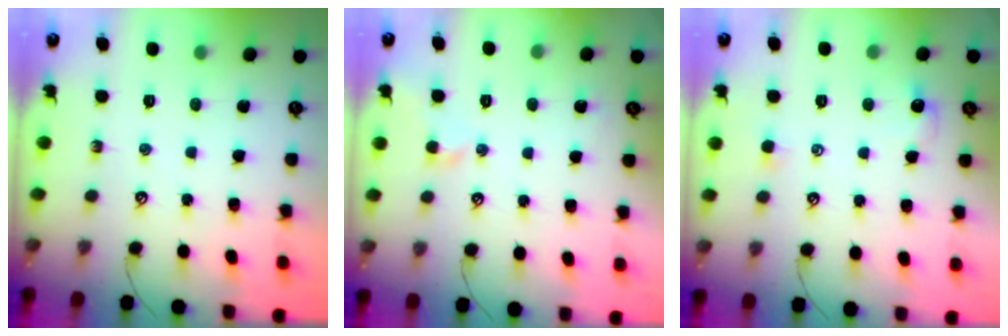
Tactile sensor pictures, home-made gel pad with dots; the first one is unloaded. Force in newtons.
{"total": 0.7, "press": 0.7, "slide": 0.1}
{"total": 1.2, "press": 0.9, "slide": 0.7}